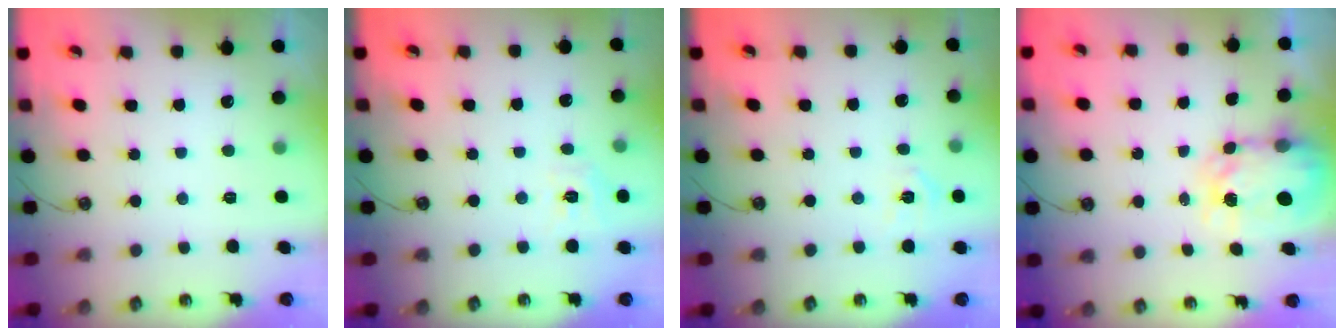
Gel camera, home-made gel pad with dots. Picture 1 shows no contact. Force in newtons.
{"total": 6.5, "press": 6.5, "slide": 0.7}
{"total": 3.9, "press": 3.9, "slide": 0.5}
{"total": 5.4, "press": 5.4, "slide": 0.6}